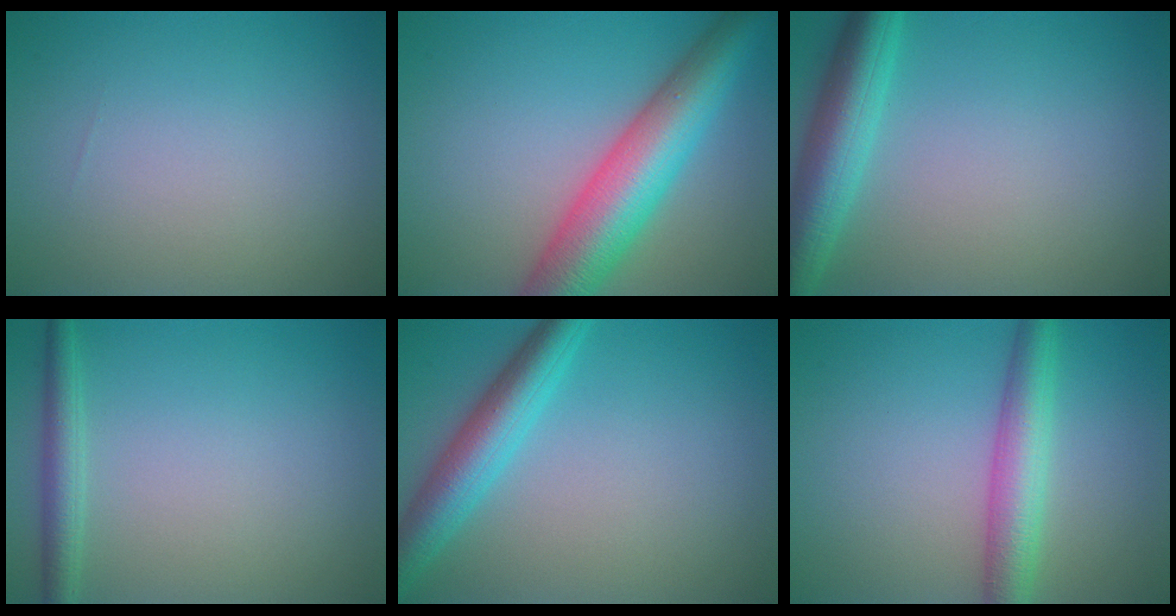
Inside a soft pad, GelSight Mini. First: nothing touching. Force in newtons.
{"total": 9.2, "press": 9.2, "slide": 0.2}
{"total": 5.7, "press": 5.6, "slide": 0.2}
{"total": 2.3, "press": 2.3, "slide": 0.1}
{"total": 5.0, "press": 5.0, "slide": 0.2}
{"total": 4.6, "press": 4.6, "slide": 0.2}